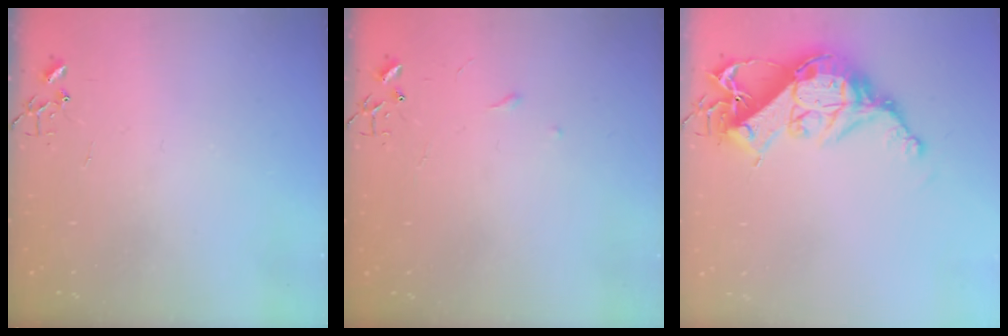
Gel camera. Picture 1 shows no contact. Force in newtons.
{"total": 3.5, "press": 3.5, "slide": 0.5}
{"total": 15.8, "press": 15.7, "slide": 1.2}